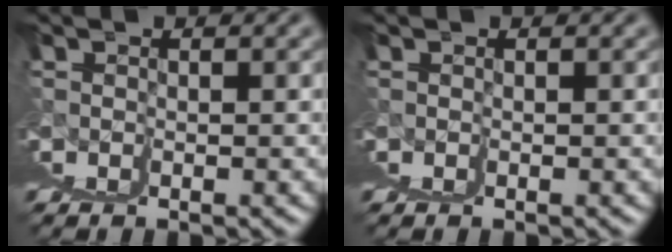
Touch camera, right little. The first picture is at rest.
{"total": 0.0}